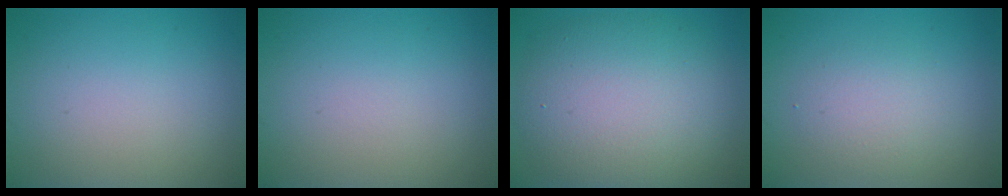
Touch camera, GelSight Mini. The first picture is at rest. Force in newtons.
{"total": 0.0}
{"total": 9.7, "press": 9.7, "slide": 0.4}
{"total": 2.4, "press": 2.4, "slide": 0.1}